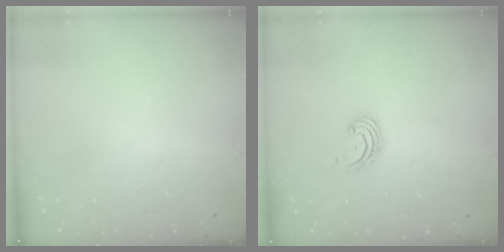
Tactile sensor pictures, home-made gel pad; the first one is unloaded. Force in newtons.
{"total": 2.2, "press": 2.1, "slide": 0.7}